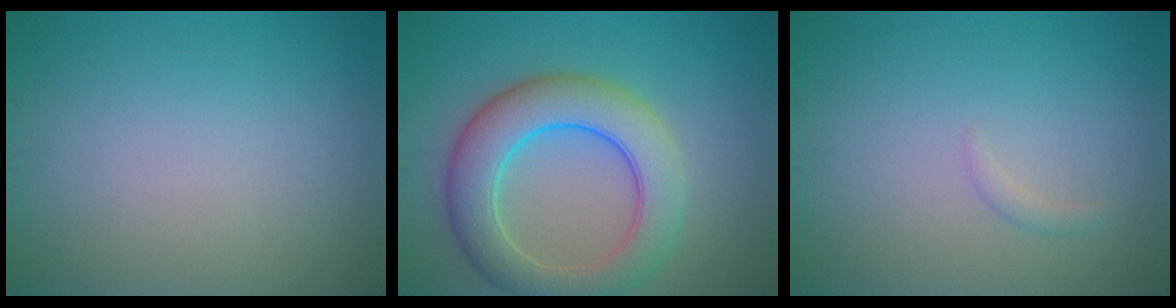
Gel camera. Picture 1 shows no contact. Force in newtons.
{"total": 7.6, "press": 7.6, "slide": 0.5}
{"total": 0.7, "press": 0.7, "slide": 0.1}